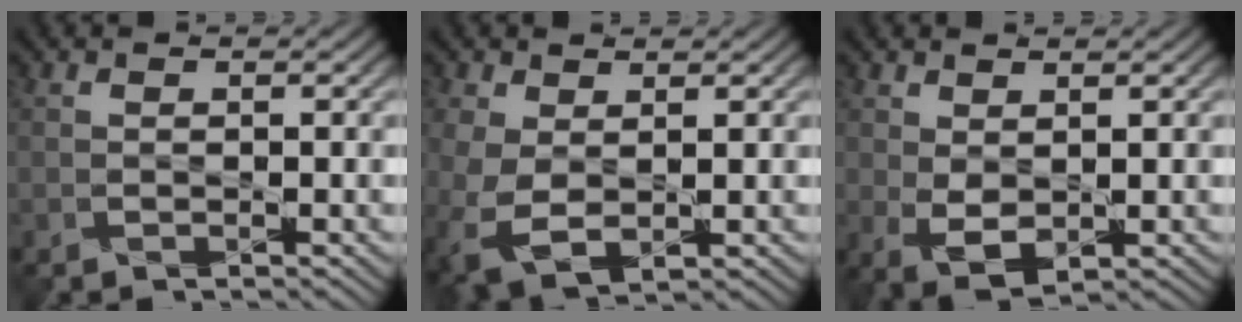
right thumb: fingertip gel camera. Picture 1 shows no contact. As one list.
[{"total": 5.3, "force": [-0.9, 3.3, 4.1], "torque": [-0.116, -0.009, -0.021]}, {"total": 3.1, "force": [0.8, 1.6, 2.5], "torque": [-0.063, -0.005, 0.018]}]